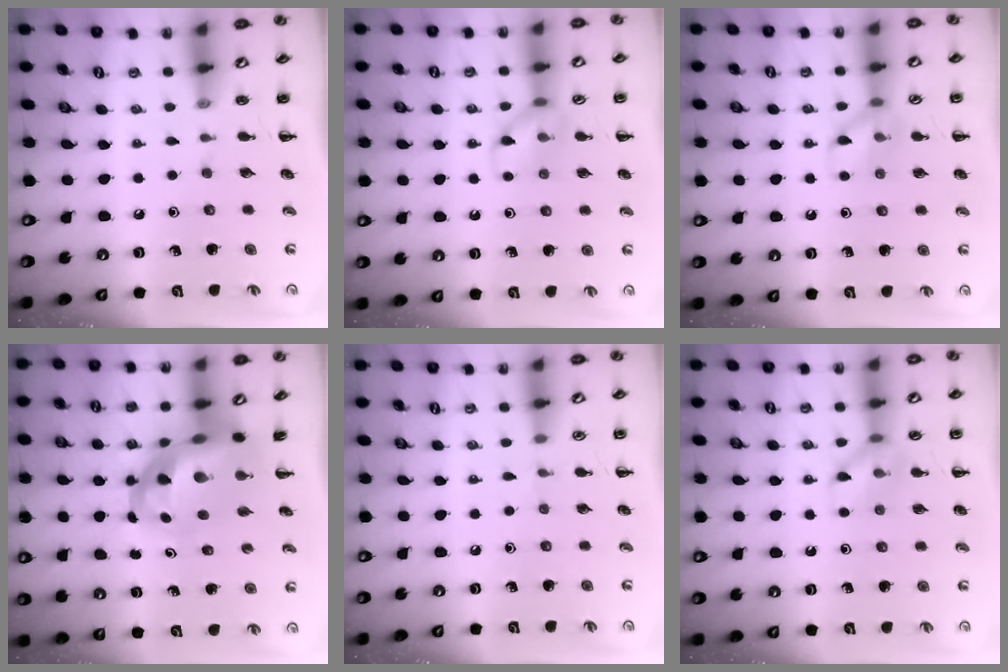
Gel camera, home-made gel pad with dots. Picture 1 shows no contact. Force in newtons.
{"total": 9.1, "press": 9.1, "slide": 0.6}
{"total": 8.3, "press": 8.3, "slide": 0.6}
{"total": 10.2, "press": 9.8, "slide": 2.8}
{"total": 2.9, "press": 2.7, "slide": 1.1}
{"total": 8.7, "press": 8.7, "slide": 0.5}